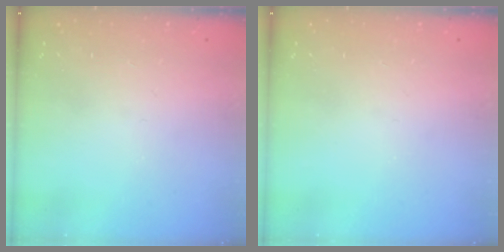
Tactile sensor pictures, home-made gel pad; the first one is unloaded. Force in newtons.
{"total": 0.0}